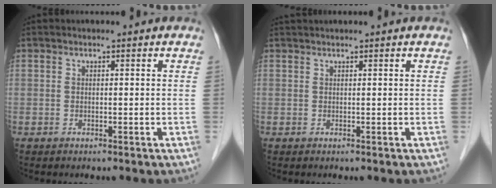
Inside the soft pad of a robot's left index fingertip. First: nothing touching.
{"total": 2.5, "force": [2.4, -0.3, 0.9], "torque": [-0.009, 0.025, 0.041]}